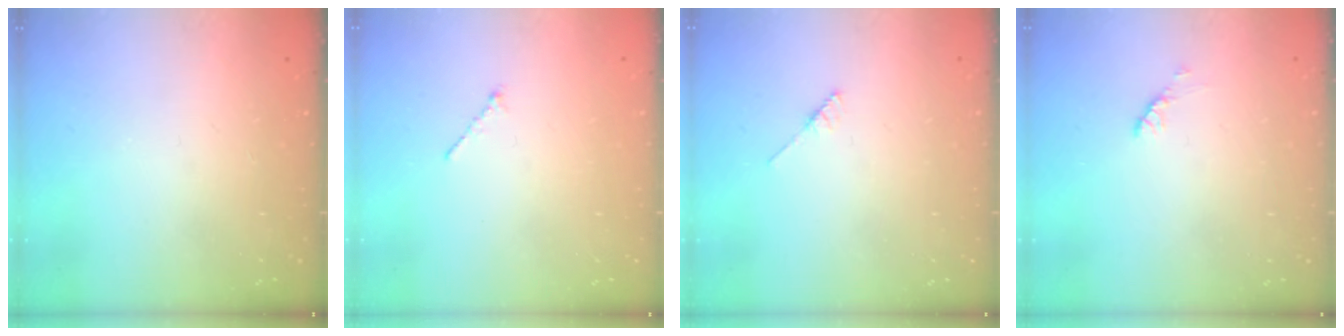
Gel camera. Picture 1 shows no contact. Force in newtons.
{"total": 1.2, "press": 1.2, "slide": 0.4}
{"total": 2.2, "press": 2.2, "slide": 0.2}
{"total": 2.7, "press": 2.7, "slide": 0.5}